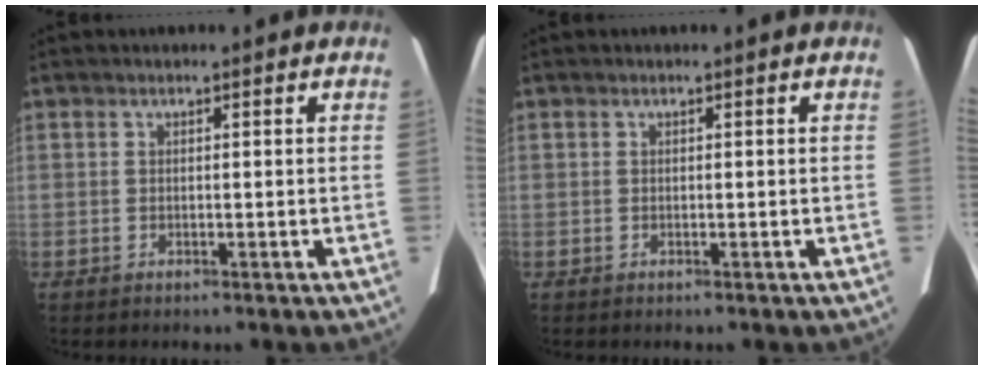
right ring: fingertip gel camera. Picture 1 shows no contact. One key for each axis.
{"total": 0.0}